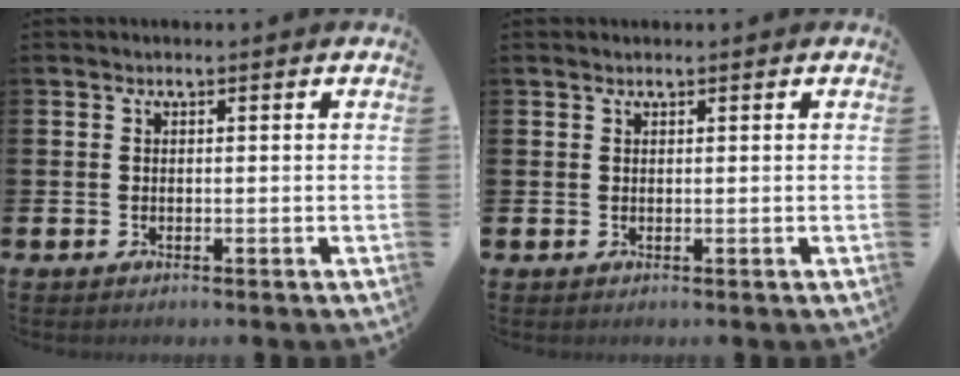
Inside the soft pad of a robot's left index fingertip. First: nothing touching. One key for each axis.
{"total": 0.7, "fx": 0.6, "fy": 0.1, "fz": 0.2, "tx": -0.001, "ty": 0.001, "tz": 0.010}